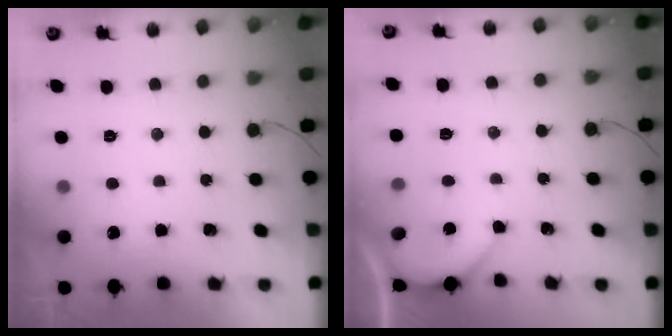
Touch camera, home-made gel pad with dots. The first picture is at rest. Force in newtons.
{"total": 2.0, "press": 2.0, "slide": 0.2}